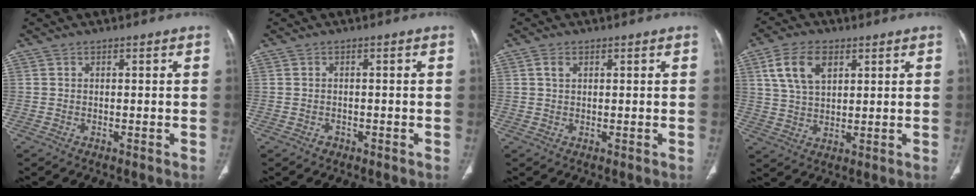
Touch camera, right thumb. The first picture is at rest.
{"total": 0.9, "force": [-0.5, 0.7, 0.2], "torque": [-0.001, 0.005, -0.010]}
{"total": 1.8, "force": [0.8, 1.1, 1.2], "torque": [-0.024, 0.002, 0.017]}
{"total": 9.1, "force": [3.9, 5.4, 6.2], "torque": [-0.111, -0.008, 0.077]}